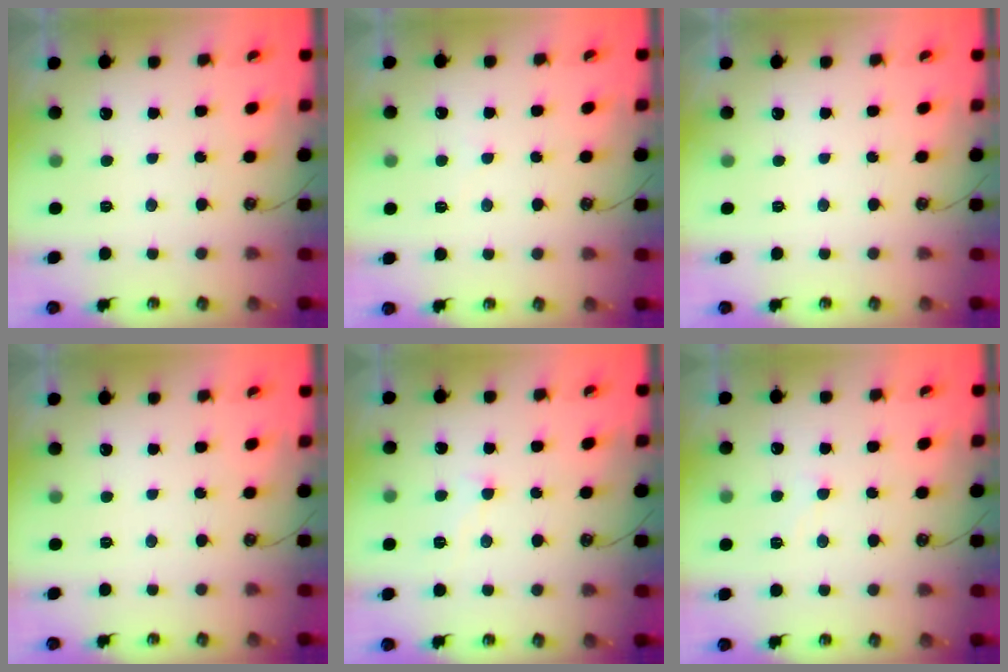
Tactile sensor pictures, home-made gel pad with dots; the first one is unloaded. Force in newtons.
{"total": 1.5, "press": 1.4, "slide": 0.3}
{"total": 0.0}
{"total": 0.0}
{"total": 3.1, "press": 3.1, "slide": 0.2}
{"total": 2.7, "press": 2.7, "slide": 0.4}